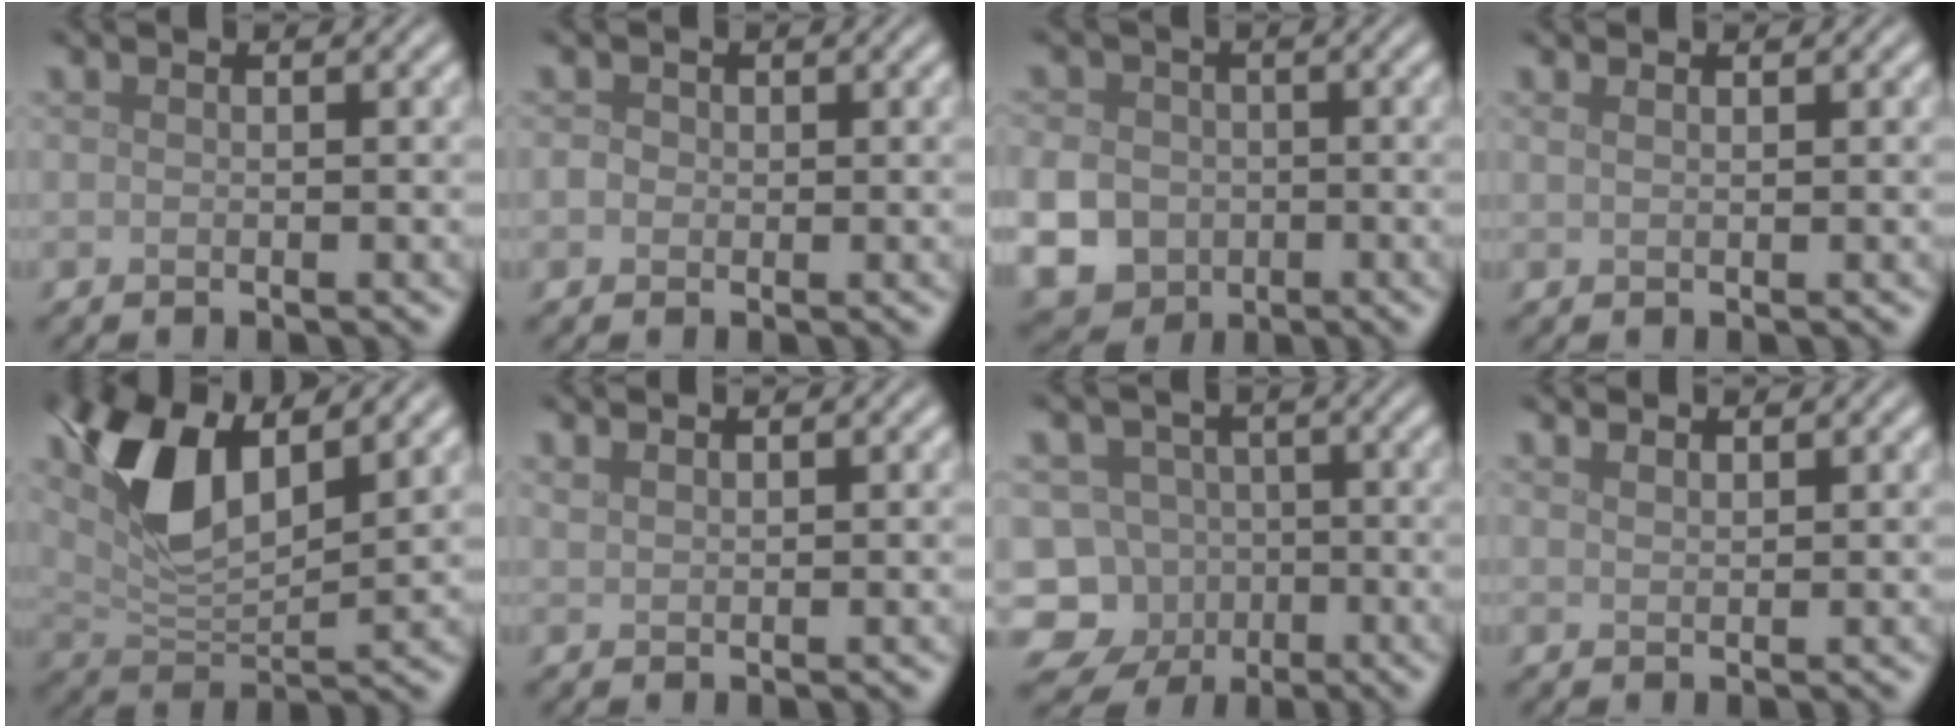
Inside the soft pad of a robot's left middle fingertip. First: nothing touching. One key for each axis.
{"total": 1.0, "fx": 0.0, "fy": 0.9, "fz": 0.3, "tx": -0.005, "ty": 0.000, "tz": -0.004}
{"total": 8.7, "fx": -2.2, "fy": 7.8, "fz": 3.3, "tx": -0.086, "ty": -0.019, "tz": -0.069}
{"total": 0.8, "fx": 0.7, "fy": 0.2, "fz": 0.4, "tx": -0.007, "ty": 0.001, "tz": 0.010}
{"total": 8.0, "fx": 3.7, "fy": 3.5, "fz": 6.2, "tx": -0.129, "ty": 0.000, "tz": 0.069}
{"total": 1.0, "fx": 1.0, "fy": 0.1, "fz": 0.2, "tx": -0.006, "ty": 0.001, "tz": 0.021}
{"total": 9.6, "fx": -5.2, "fy": 7.8, "fz": 2.1, "tx": -0.022, "ty": -0.016, "tz": -0.097}
{"total": 1.5, "fx": 1.4, "fy": 0.3, "fz": 0.5, "tx": -0.003, "ty": -0.001, "tz": 0.018}